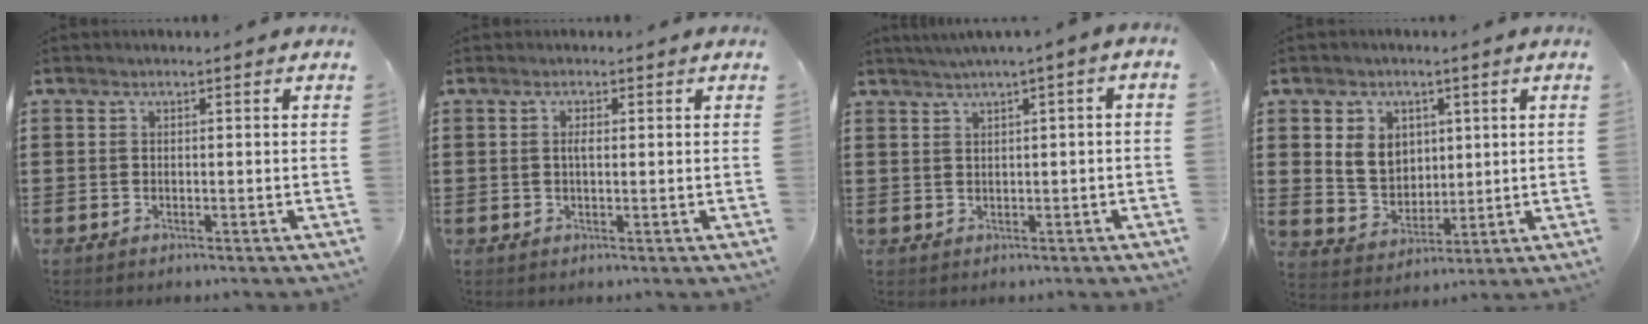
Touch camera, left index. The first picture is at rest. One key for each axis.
{"total": 1.6, "fx": 0.3, "fy": 0.5, "fz": 1.4, "tx": -0.030, "ty": 0.004, "tz": 0.003}
{"total": 1.8, "fx": 0.3, "fy": -0.2, "fz": 1.7, "tx": -0.030, "ty": -0.003, "tz": 0.006}
{"total": 5.9, "fx": 1.9, "fy": 5.2, "fz": 2.1, "tx": -0.055, "ty": 0.011, "tz": 0.034}